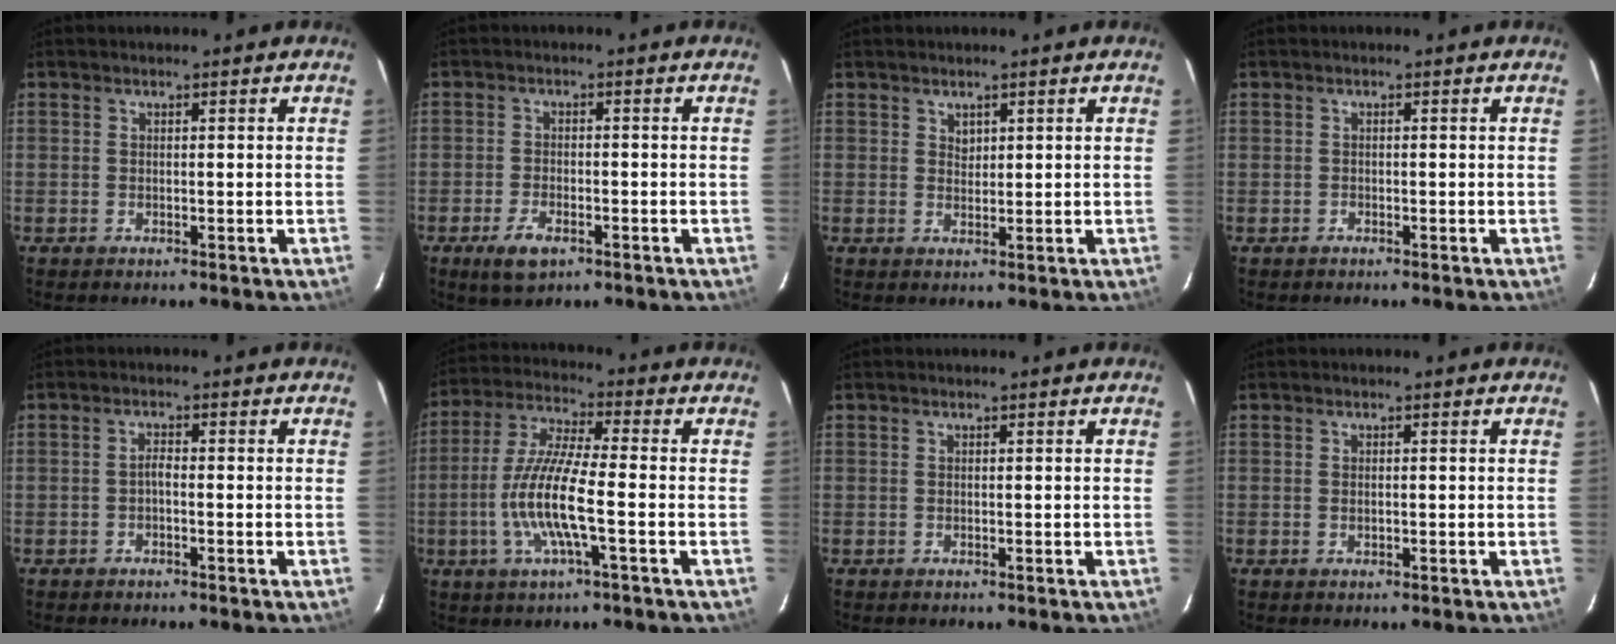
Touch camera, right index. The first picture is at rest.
{"total": 5.4, "force": [-3.0, 2.6, 3.6], "torque": [-0.089, -0.009, -0.052]}
{"total": 1.5, "force": [1.0, 1.0, 0.3], "torque": [-0.001, 0.003, 0.019]}
{"total": 0.9, "force": [-0.5, 0.7, -0.3], "torque": [0.000, 0.003, -0.008]}
{"total": 1.3, "force": [-0.8, 0.3, 1.0], "torque": [-0.020, 0.006, -0.016]}
{"total": 11.9, "force": [-3.2, 1.4, 11.4], "torque": [-0.239, -0.002, -0.064]}
{"total": 0.0}
{"total": 0.7, "force": [-0.2, 0.5, 0.5], "torque": [-0.008, 0.001, -0.004]}